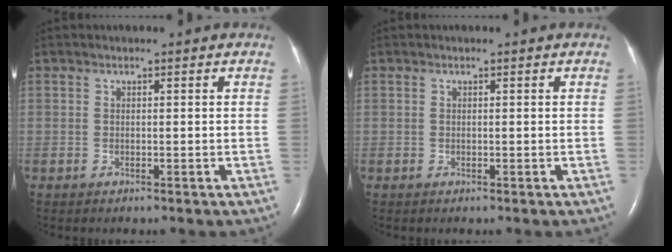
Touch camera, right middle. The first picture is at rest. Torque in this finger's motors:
{"motor_torque": [0.44, -1.49, 0.00, 0.02]}